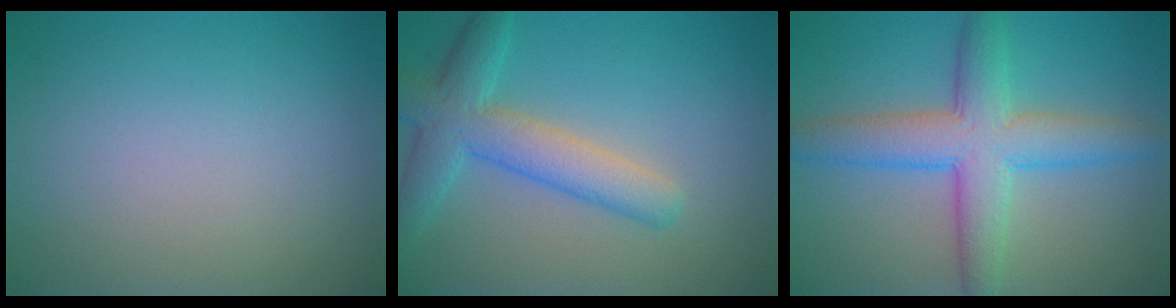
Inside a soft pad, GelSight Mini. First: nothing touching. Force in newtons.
{"total": 5.2, "press": 5.2, "slide": 0.2}
{"total": 6.6, "press": 6.6, "slide": 0.1}